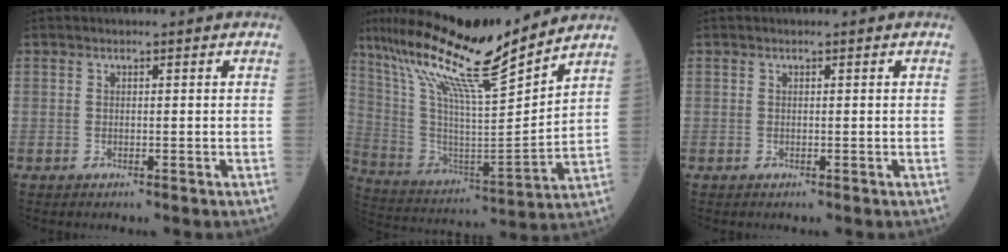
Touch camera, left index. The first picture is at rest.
{"total": 21.6, "force": [17.1, 0.9, 13.1], "torque": [-0.240, 0.003, 0.307]}
{"total": 0.0}